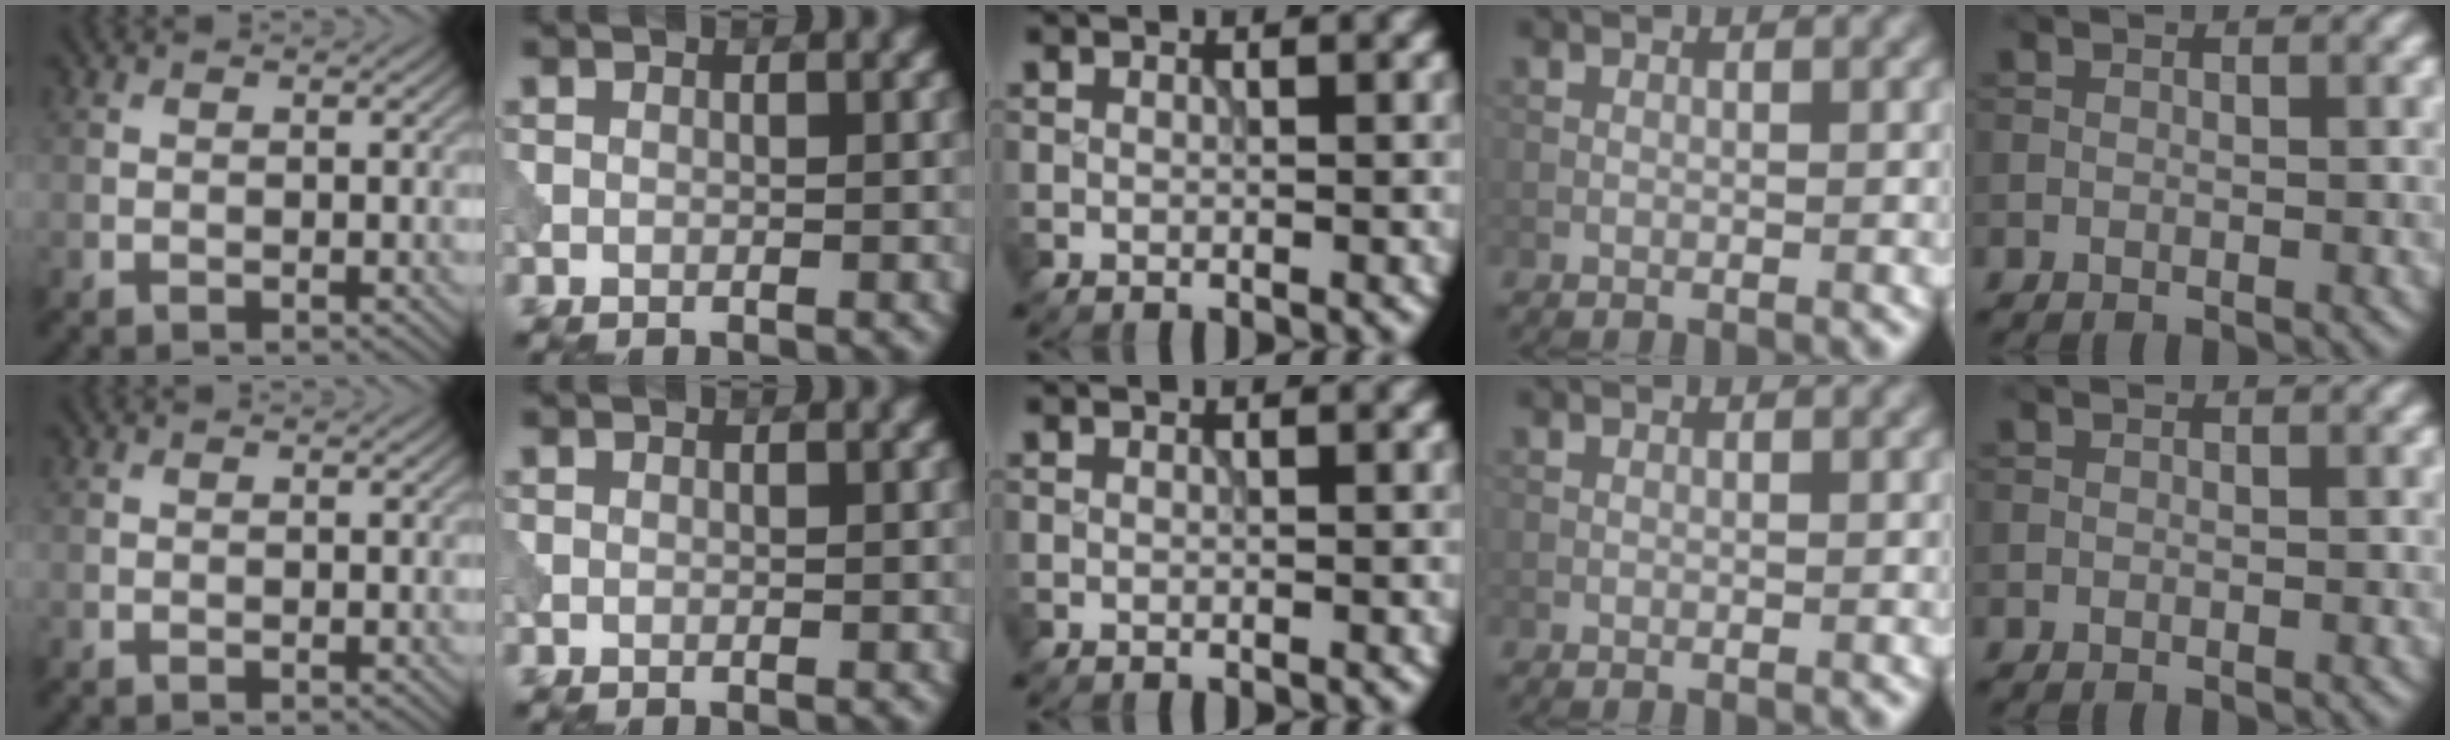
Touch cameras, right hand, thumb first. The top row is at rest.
{}